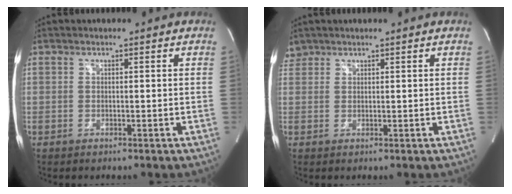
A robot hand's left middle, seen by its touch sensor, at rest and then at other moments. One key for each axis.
{"total": 2.0, "fx": 1.7, "fy": 1.1, "fz": -0.2, "tx": 0.004, "ty": 0.014, "tz": 0.033}